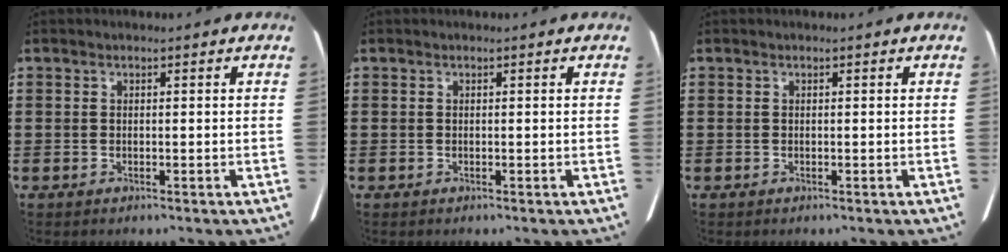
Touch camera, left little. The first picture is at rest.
{"total": 0.0}
{"total": 0.0}